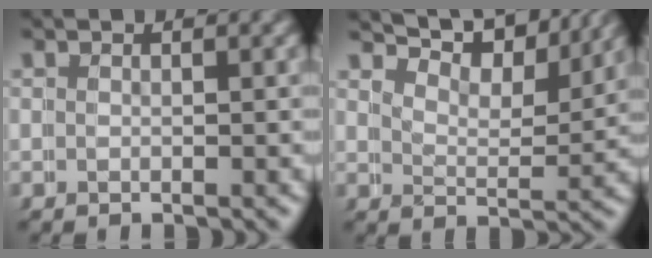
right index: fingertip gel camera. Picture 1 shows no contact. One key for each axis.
{"total": 9.0, "fx": 8.3, "fy": 2.0, "fz": 2.8, "tx": -0.044, "ty": 0.020, "tz": 0.120}